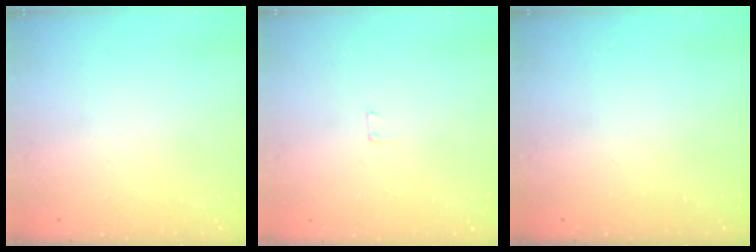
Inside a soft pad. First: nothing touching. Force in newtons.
{"total": 1.8, "press": 1.8, "slide": 0.1}
{"total": 0.0}